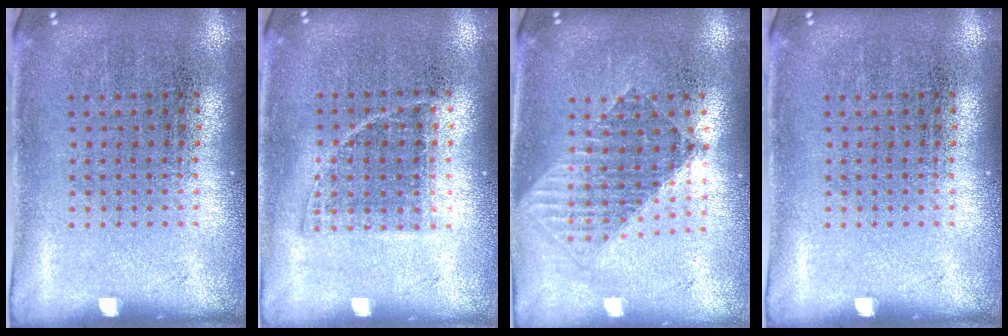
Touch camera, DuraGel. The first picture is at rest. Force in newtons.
{"total": 0.8, "press": 0.7, "slide": 0.4}
{"total": 1.5, "press": 1.3, "slide": 0.8}
{"total": 0.0}